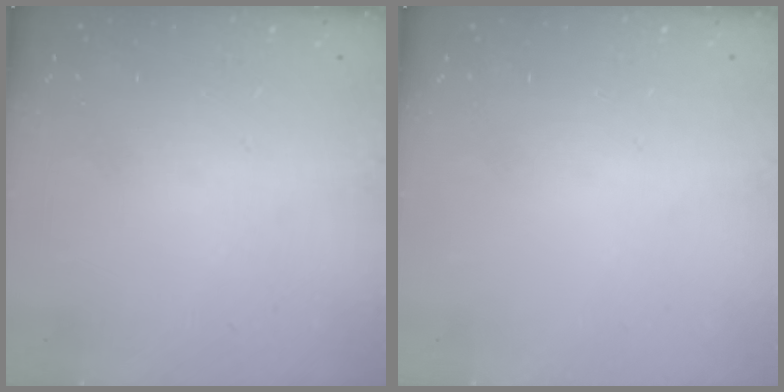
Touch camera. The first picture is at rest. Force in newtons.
{"total": 0.0}